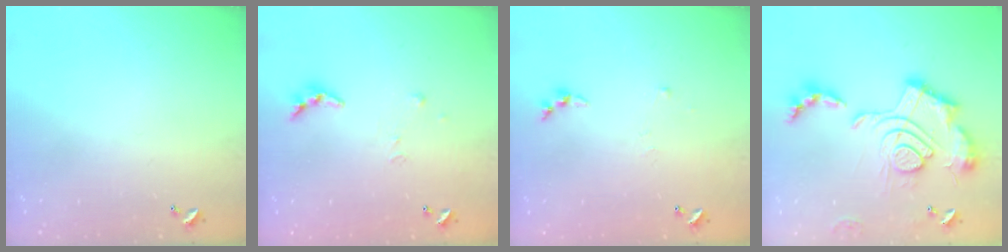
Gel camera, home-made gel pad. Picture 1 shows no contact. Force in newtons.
{"total": 5.7, "press": 5.7, "slide": 0.4}
{"total": 3.3, "press": 3.3, "slide": 0.5}
{"total": 2.5, "press": 1.9, "slide": 1.7}